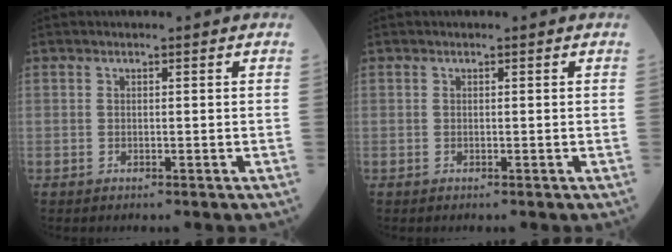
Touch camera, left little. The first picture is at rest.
{"total": 0.0}